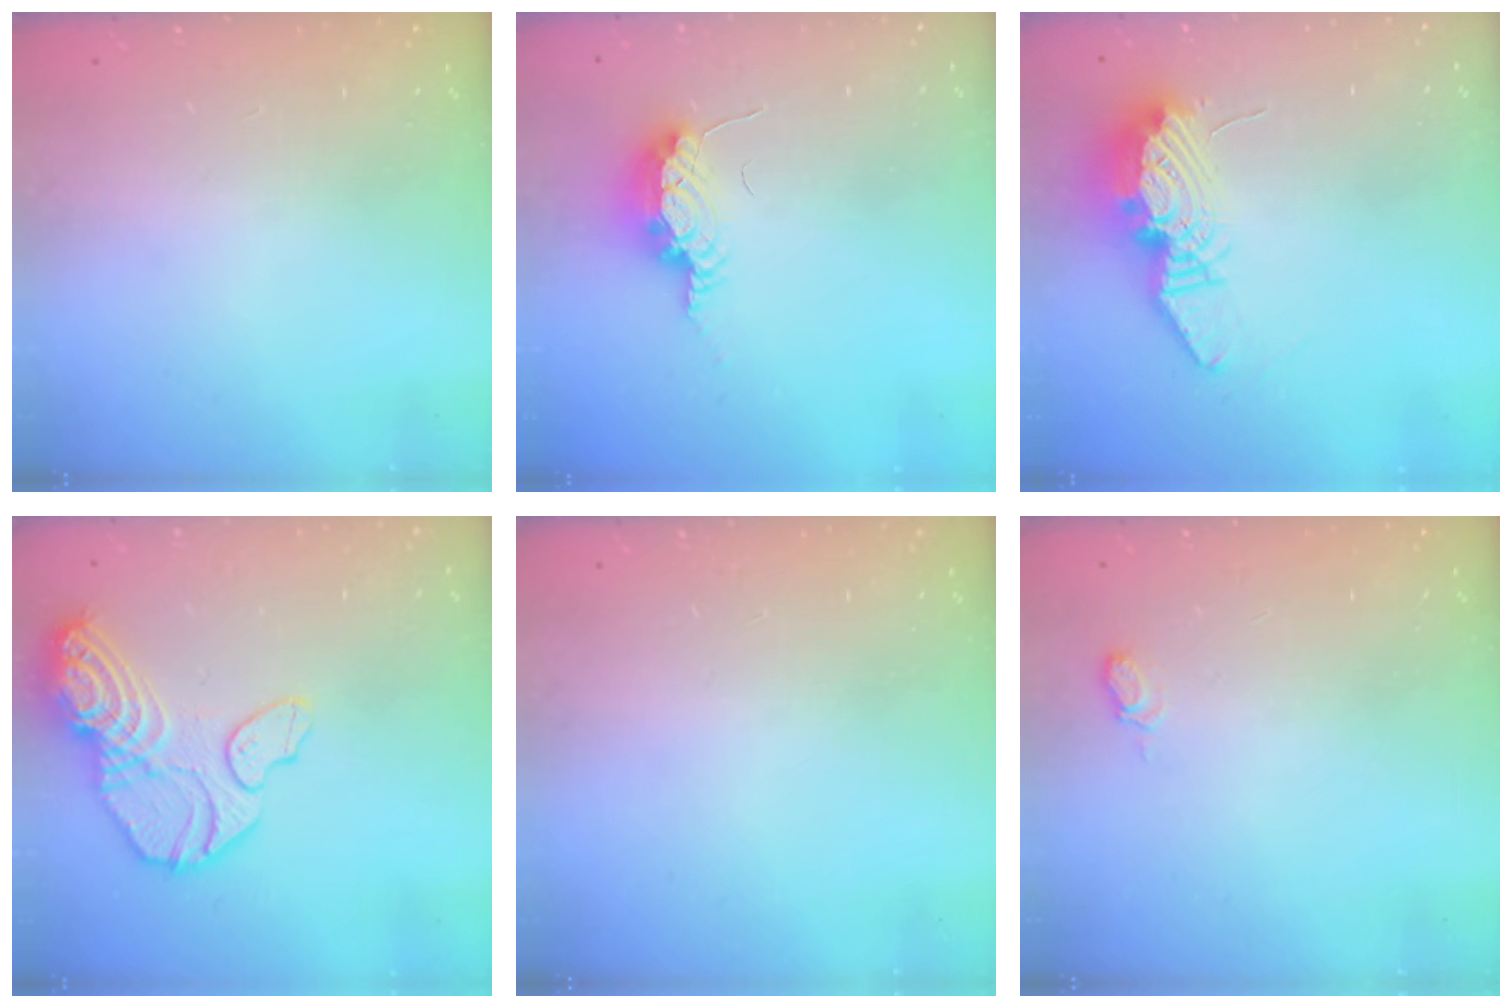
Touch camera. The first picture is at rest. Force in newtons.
{"total": 14.9, "press": 10.1, "slide": 11.0}
{"total": 12.1, "press": 12.1, "slide": 0.8}
{"total": 16.4, "press": 16.3, "slide": 1.9}
{"total": 0.0}
{"total": 6.5, "press": 6.3, "slide": 1.6}